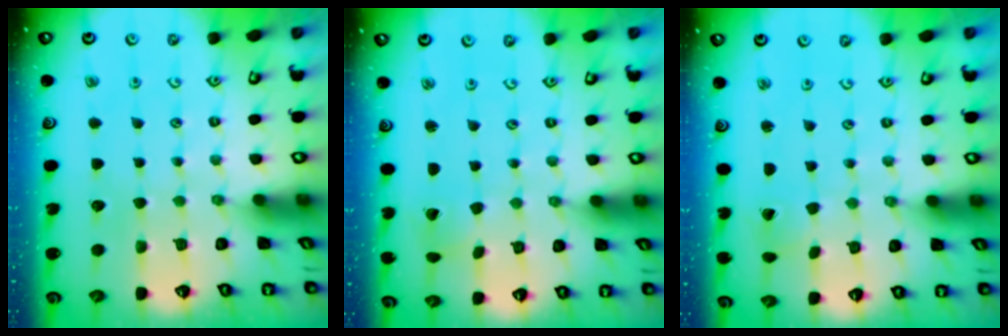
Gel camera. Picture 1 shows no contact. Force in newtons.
{"total": 1.2, "press": 1.2, "slide": 0.1}
{"total": 1.3, "press": 1.2, "slide": 0.4}